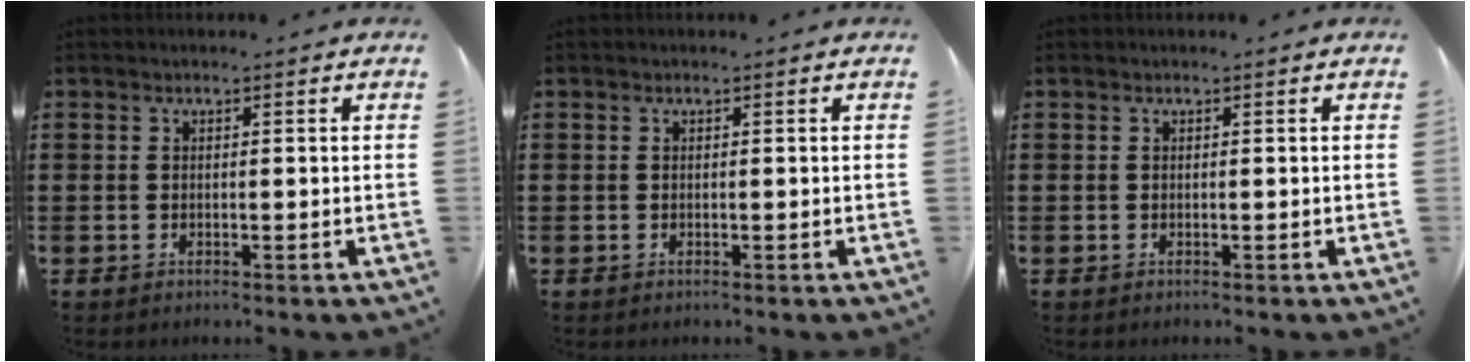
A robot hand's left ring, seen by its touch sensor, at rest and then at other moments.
{"total": 0.0}
{"total": 0.0}